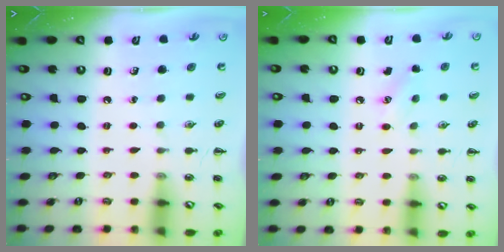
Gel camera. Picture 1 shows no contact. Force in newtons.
{"total": 6.8, "press": 6.5, "slide": 1.7}